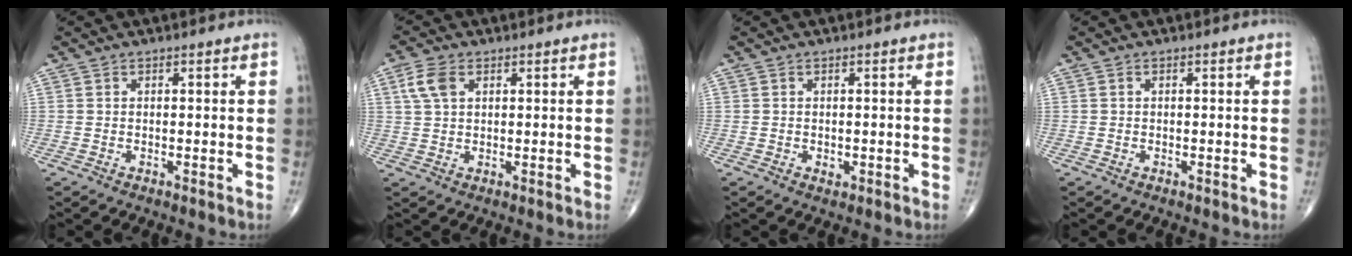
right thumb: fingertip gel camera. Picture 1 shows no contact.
{"total": 4.7, "force": [1.8, 2.8, 3.3], "torque": [-0.074, 0.006, 0.036]}
{"total": 0.9, "force": [-0.3, 0.6, 0.6], "torque": [-0.007, -0.002, -0.003]}
{"total": 0.0}